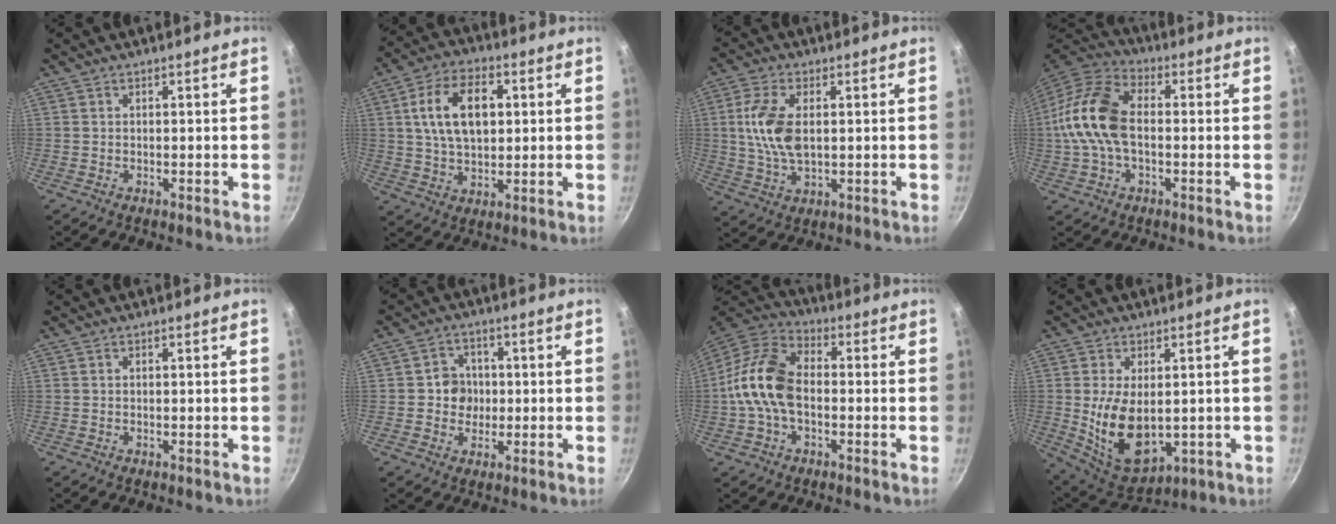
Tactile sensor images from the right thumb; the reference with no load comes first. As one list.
[{"total": 13.5, "force": [2.7, 8.3, 10.3], "torque": [-0.161, 0.007, 0.044]}, {"total": 10.0, "force": [1.2, 5.4, 8.4], "torque": [-0.168, 0.001, 0.023]}, {"total": 15.6, "force": [-0.3, 9.4, 12.5], "torque": [-0.237, 0.038, -0.022]}, {"total": 0.0}, {"total": 5.7, "force": [-0.2, 5.3, 2.0], "torque": [0.005, 0.008, -0.010]}, {"total": 13.9, "force": [-1.4, 8.8, 10.7], "torque": [-0.188, 0.039, -0.046]}, {"total": 13.0, "force": [-0.2, 7.6, 10.6], "torque": [-0.176, -0.017, 0.021]}]